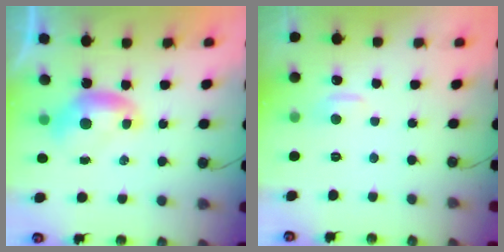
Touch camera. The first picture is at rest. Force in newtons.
{"total": 1.0, "press": 0.7, "slide": 0.7}